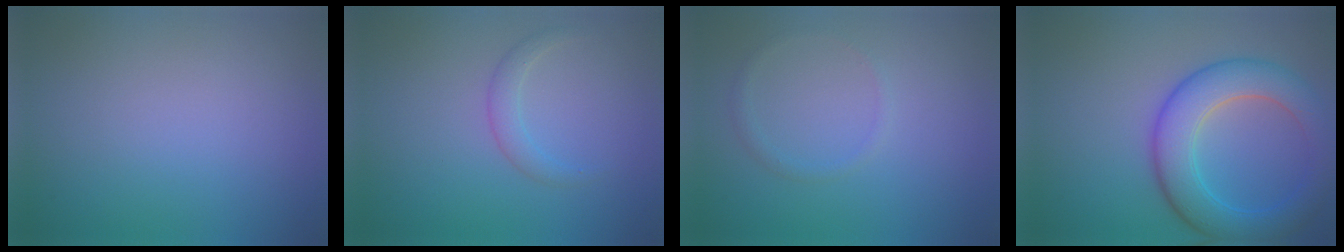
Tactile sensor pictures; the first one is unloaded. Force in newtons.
{"total": 1.5, "press": 1.5, "slide": 0.1}
{"total": 0.9, "press": 0.9, "slide": 0.1}
{"total": 6.8, "press": 6.8, "slide": 0.3}